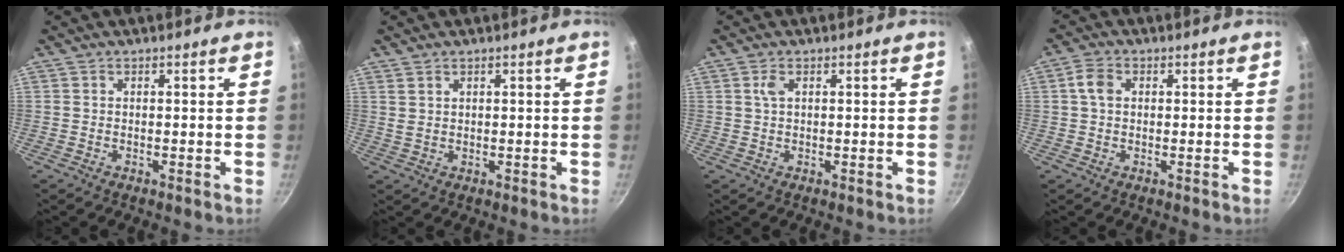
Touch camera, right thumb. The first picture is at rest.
{"total": 1.2, "force": [1.0, 0.6, 0.3], "torque": [-0.005, -0.006, 0.020]}
{"total": 1.7, "force": [0.6, 0.8, 1.4], "torque": [-0.029, -0.001, 0.012]}
{"total": 3.4, "force": [0.5, 2.5, 2.3], "torque": [-0.044, 0.006, 0.004]}